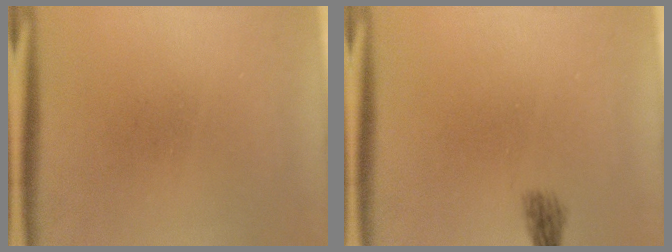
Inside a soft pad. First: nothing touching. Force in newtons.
{"total": 1.4}